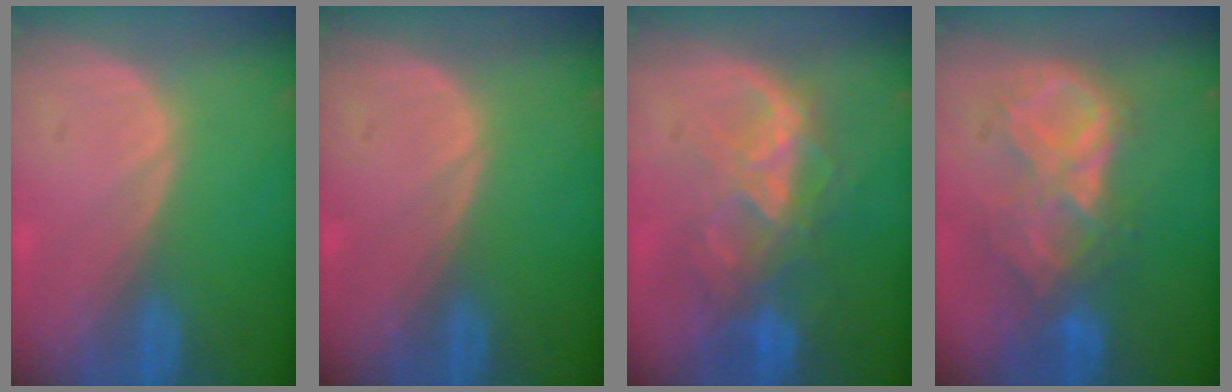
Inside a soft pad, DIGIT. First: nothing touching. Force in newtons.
{"total": 0.0}
{"total": 8.6, "press": 7.5, "slide": 4.1}
{"total": 8.8, "press": 7.7, "slide": 4.2}